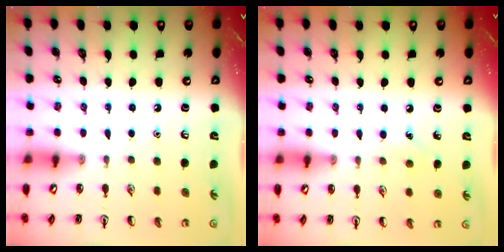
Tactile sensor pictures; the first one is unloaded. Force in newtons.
{"total": 5.9, "press": 5.7, "slide": 1.6}